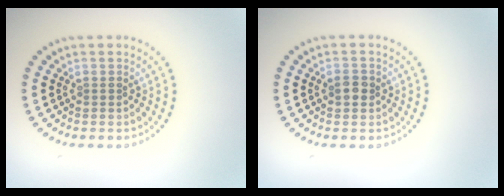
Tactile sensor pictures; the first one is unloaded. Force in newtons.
{"total": 1.4, "press": 1.4, "slide": 0.1}